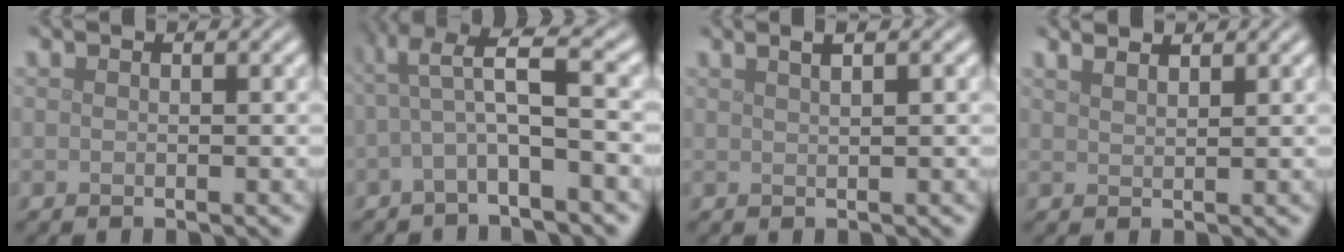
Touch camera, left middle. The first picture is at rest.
{"total": 4.8, "force": [0.2, 0.8, 4.7], "torque": [-0.088, 0.019, -0.008]}
{"total": 2.5, "force": [1.5, 0.9, 1.8], "torque": [-0.012, 0.002, 0.004]}
{"total": 2.8, "force": [2.4, 0.9, 1.2], "torque": [-0.010, 0.013, 0.016]}